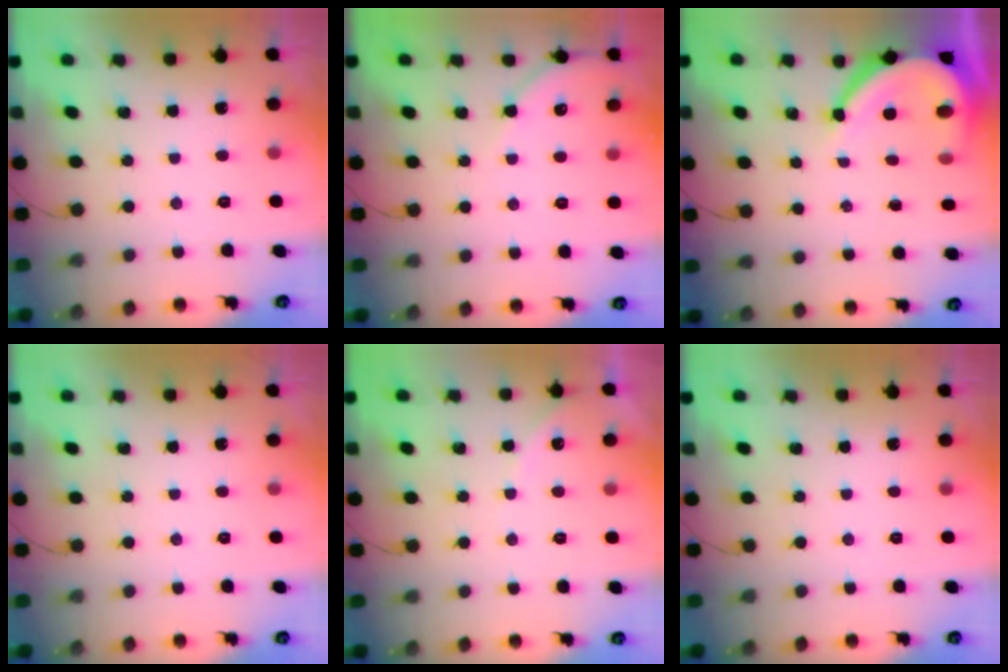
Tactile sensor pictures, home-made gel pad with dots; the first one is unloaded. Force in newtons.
{"total": 5.1, "press": 5.1, "slide": 0.7}
{"total": 10.6, "press": 10.5, "slide": 1.3}
{"total": 0.0}
{"total": 4.3, "press": 4.3, "slide": 0.7}
{"total": 0.0}